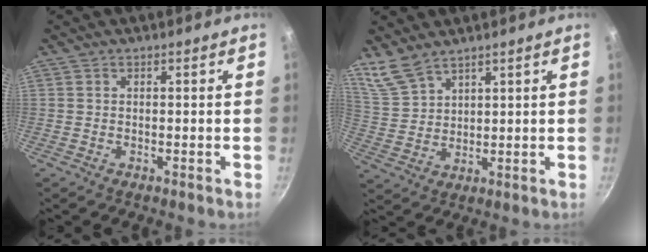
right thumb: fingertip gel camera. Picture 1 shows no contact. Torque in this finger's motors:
{"motor_torque": [-0.94, 1.11, -0.39, 0.13, 0.12]}